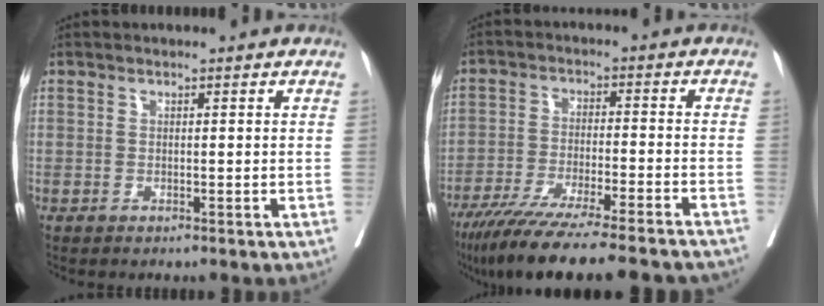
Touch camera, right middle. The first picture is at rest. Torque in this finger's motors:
{"motor_torque": [1.08, -1.06, 0.46, 0.16]}